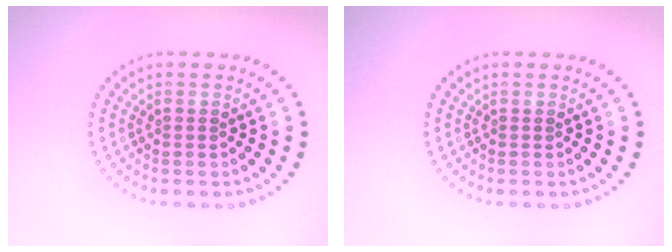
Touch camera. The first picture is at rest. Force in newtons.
{"total": 0.0}